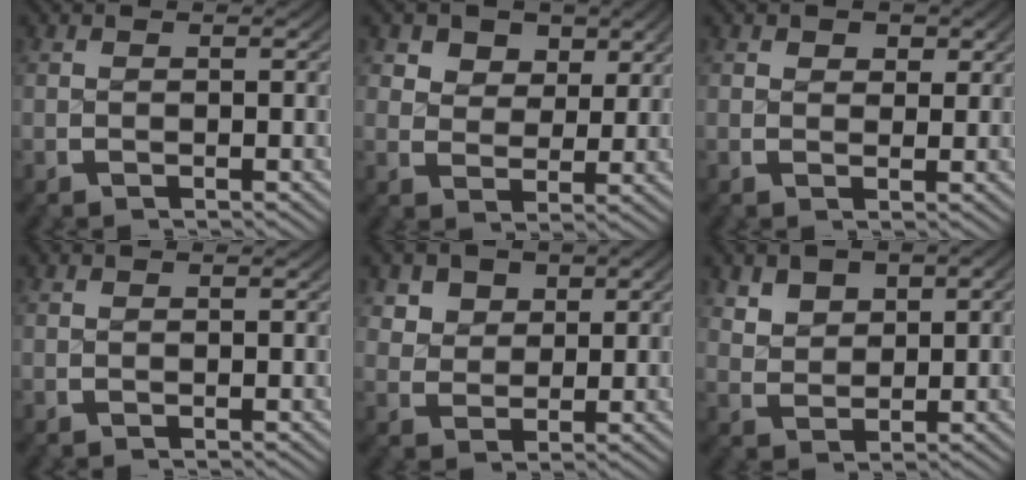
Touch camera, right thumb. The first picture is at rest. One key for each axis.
{"total": 4.4, "fx": 1.8, "fy": 3.4, "fz": 2.1, "tx": -0.039, "ty": -0.023, "tz": 0.037}
{"total": 1.6, "fx": 0.9, "fy": 1.1, "fz": 0.6, "tx": -0.001, "ty": -0.008, "tz": 0.020}
{"total": 0.0}
{"total": 3.9, "fx": 1.6, "fy": 3.1, "fz": 1.7, "tx": -0.030, "ty": -0.012, "tz": 0.037}
{"total": 3.3, "fx": 1.4, "fy": 2.4, "fz": 1.9, "tx": -0.029, "ty": -0.011, "tz": 0.037}